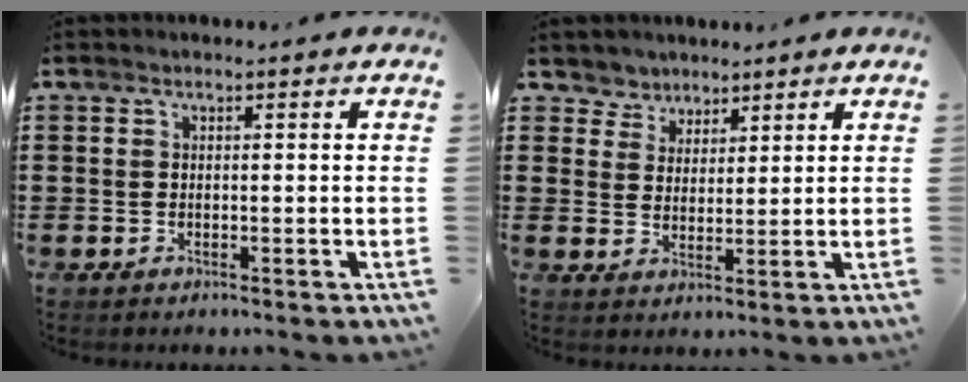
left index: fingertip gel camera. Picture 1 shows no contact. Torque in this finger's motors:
{"motor_torque": [0.14, -0.06, -0.57, -0.20]}